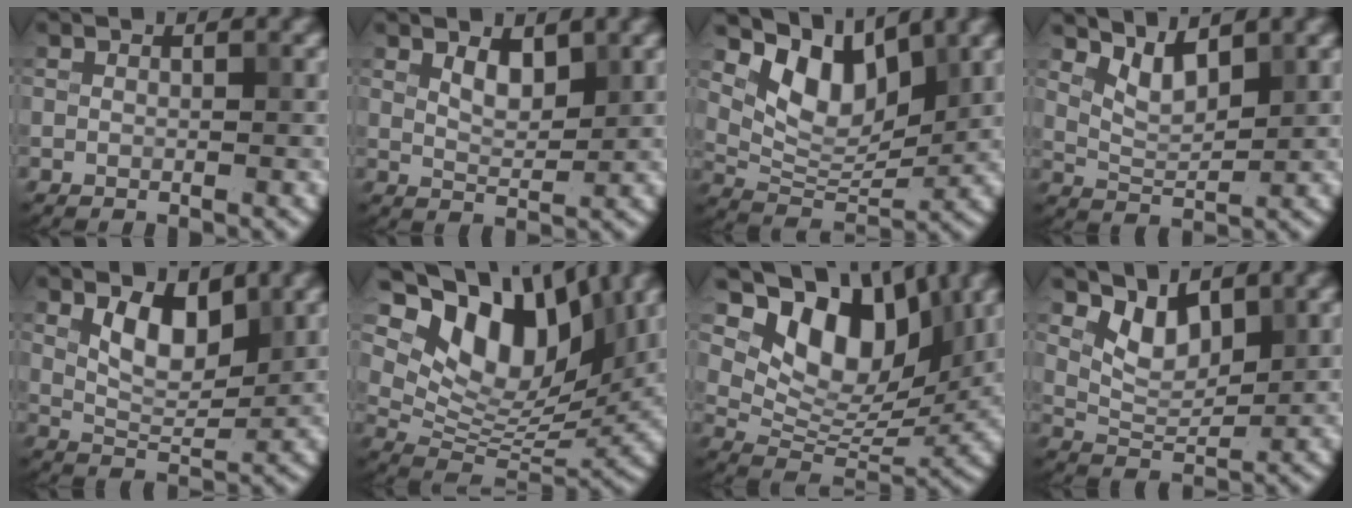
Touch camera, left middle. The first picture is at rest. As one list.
[{"total": 2.2, "force": [1.3, 0.9, 1.5], "torque": [-0.027, -0.004, 0.027]}, {"total": 6.8, "force": [4.0, 3.5, 4.2], "torque": [-0.074, -0.009, 0.069]}, {"total": 3.1, "force": [2.1, 1.1, 1.9], "torque": [-0.042, -0.011, 0.047]}, {"total": 4.3, "force": [1.9, 2.1, 3.2], "torque": [-0.059, -0.005, 0.034]}, {"total": 12.2, "force": [6.1, 6.6, 8.2], "torque": [-0.140, -0.001, 0.112]}, {"total": 10.1, "force": [5.1, 5.9, 6.4], "torque": [-0.102, -0.007, 0.089]}, {"total": 3.3, "force": [2.1, 1.7, 2.0], "torque": [-0.043, -0.011, 0.041]}]